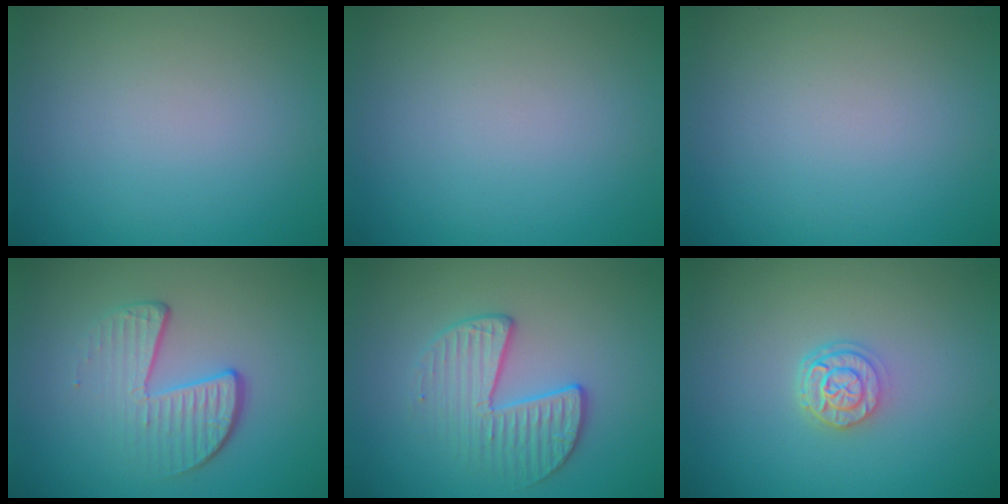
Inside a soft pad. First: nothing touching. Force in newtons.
{"total": 0.0}
{"total": 0.0}
{"total": 3.9, "press": 2.5, "slide": 3.0}
{"total": 3.3, "press": 2.9, "slide": 1.6}
{"total": 2.7, "press": 2.1, "slide": 1.7}